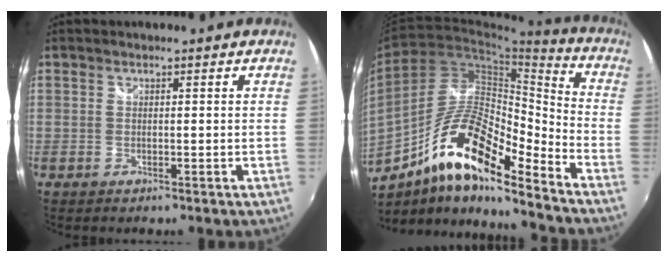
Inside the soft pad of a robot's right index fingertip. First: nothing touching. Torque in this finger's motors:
{"motor_torque": [0.99, -1.15, 0.82, 0.21]}